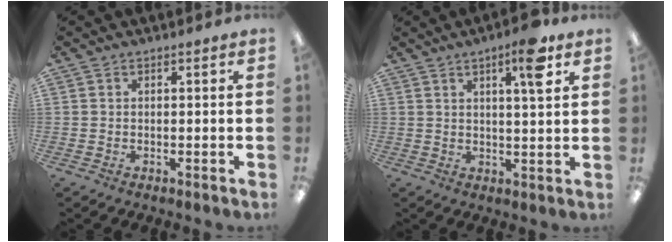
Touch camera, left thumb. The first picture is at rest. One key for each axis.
{"total": 8.5, "fx": 4.6, "fy": 1.6, "fz": 6.9, "tx": -0.098, "ty": -0.016, "tz": 0.066}